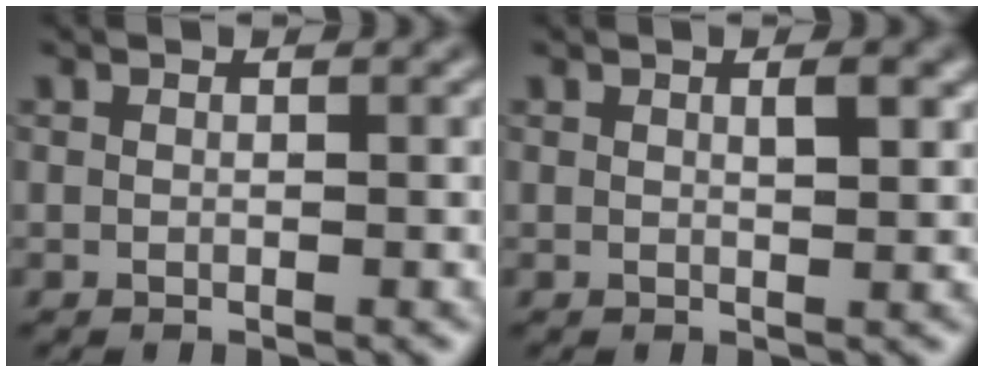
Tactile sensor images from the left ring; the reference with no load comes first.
{"total": 1.7, "force": [0.7, 0.4, 1.5], "torque": [-0.016, 0.001, 0.010]}